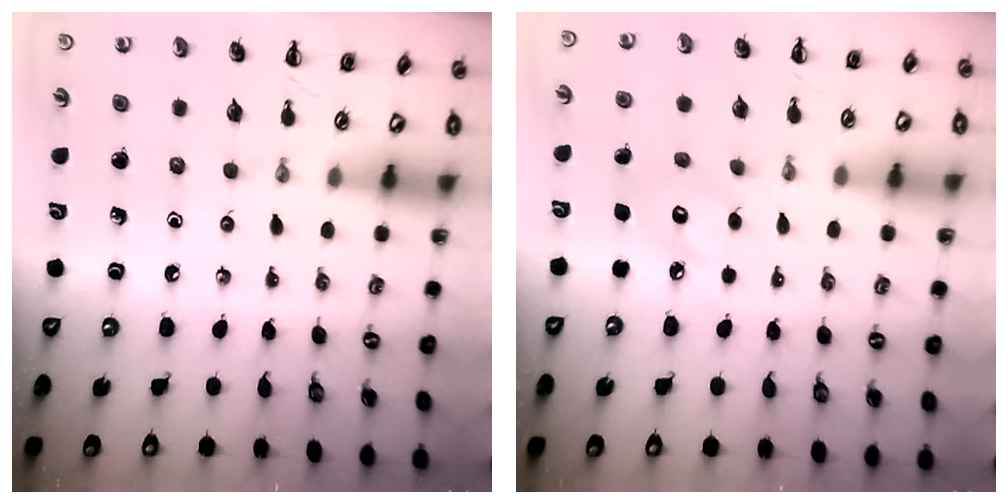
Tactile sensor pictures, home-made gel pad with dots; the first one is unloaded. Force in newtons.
{"total": 6.1, "press": 6.0, "slide": 0.9}